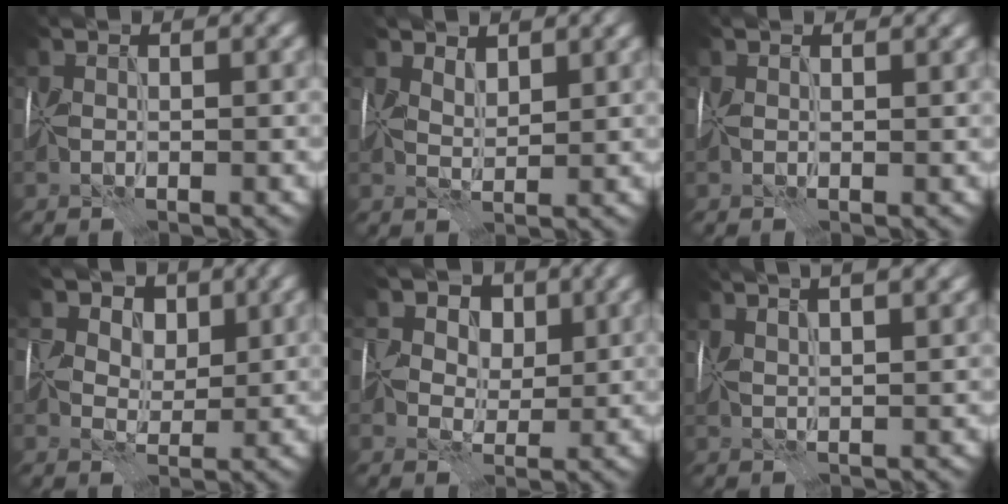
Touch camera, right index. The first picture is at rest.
{"total": 2.0, "force": [1.6, 0.9, 0.7], "torque": [-0.015, -0.005, 0.030]}
{"total": 1.5, "force": [1.0, 0.8, 0.8], "torque": [-0.016, 0.001, 0.017]}
{"total": 6.1, "force": [3.1, 4.4, 2.8], "torque": [-0.051, -0.001, 0.044]}
{"total": 7.0, "force": [3.3, 5.2, 3.5], "torque": [-0.050, 0.003, 0.042]}
{"total": 8.8, "force": [5.4, 3.5, 6.0], "torque": [-0.075, 0.047, 0.063]}